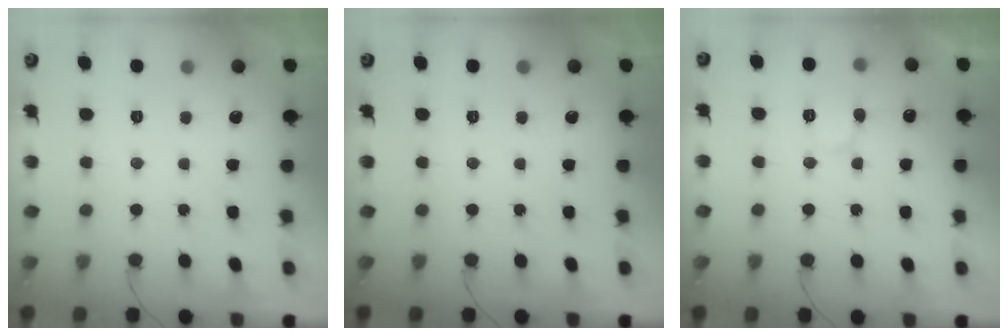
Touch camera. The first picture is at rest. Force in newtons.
{"total": 0.0}
{"total": 7.8, "press": 7.7, "slide": 1.2}